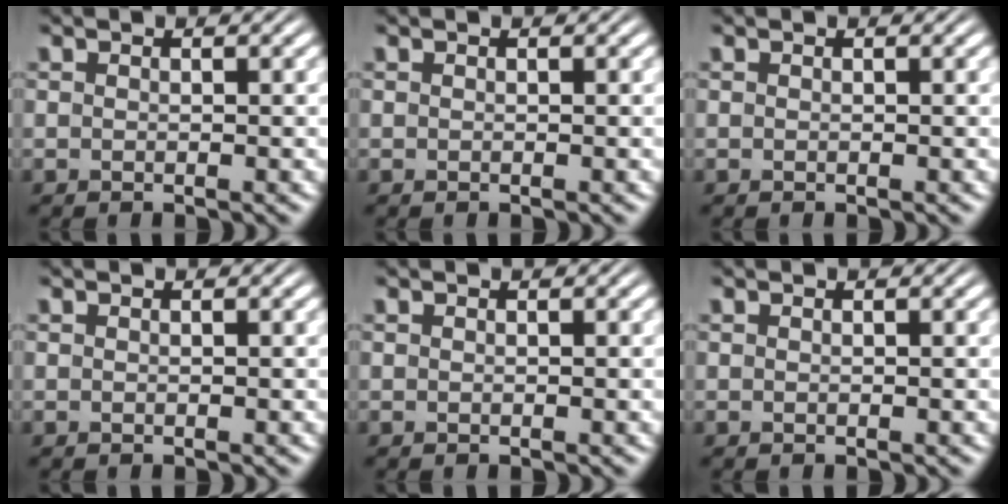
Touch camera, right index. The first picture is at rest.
{"total": 0.0}
{"total": 0.0}
{"total": 0.0}
{"total": 0.0}
{"total": 0.0}